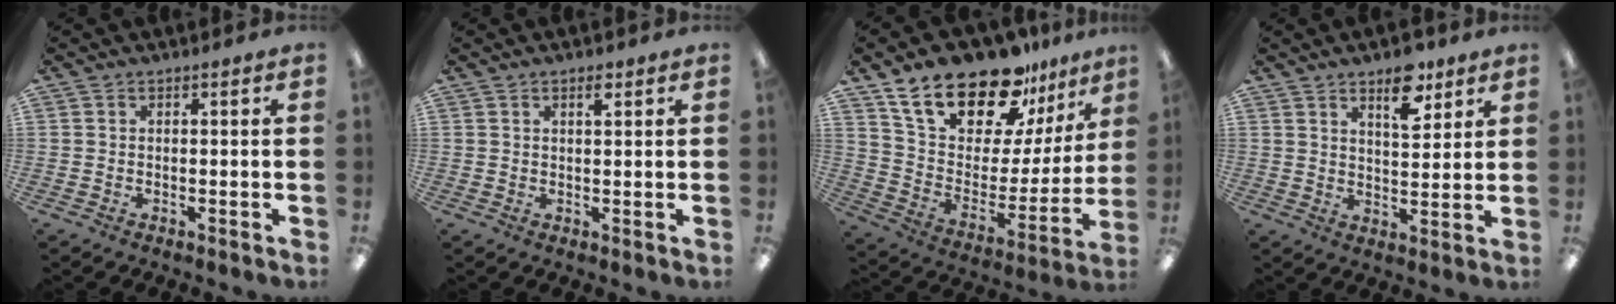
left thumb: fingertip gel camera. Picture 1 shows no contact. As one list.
[{"total": 1.9, "force": [1.3, 0.5, 1.3], "torque": [-0.021, -0.001, 0.020]}, {"total": 22.7, "force": [17.6, 9.5, 10.6], "torque": [-0.193, -0.114, 0.312]}, {"total": 8.8, "force": [5.9, 3.9, 5.3], "torque": [-0.063, -0.032, 0.095]}]